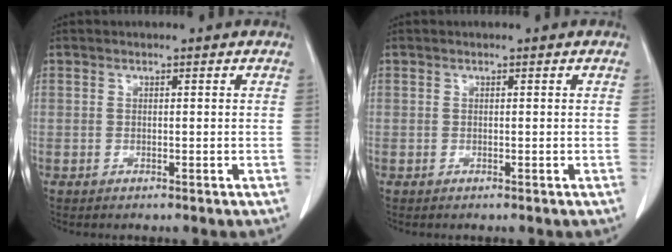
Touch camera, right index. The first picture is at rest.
{"total": 0.0}